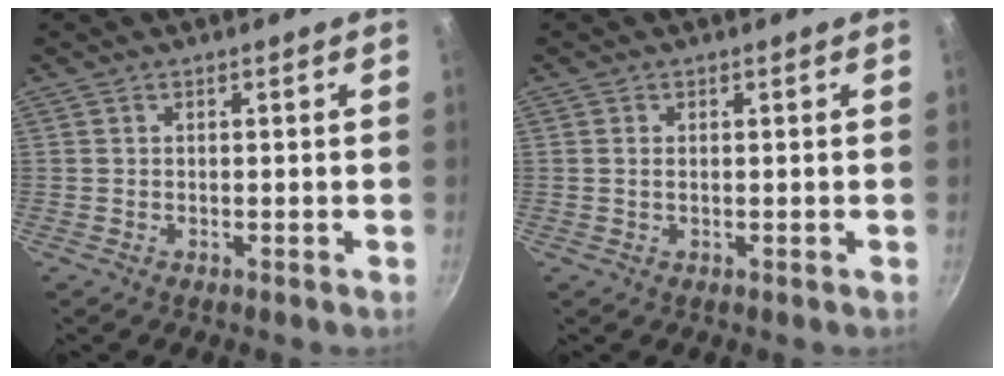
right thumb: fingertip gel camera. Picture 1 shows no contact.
{"total": 0.8, "force": [0.1, 0.5, 0.7], "torque": [-0.013, 0.001, 0.001]}